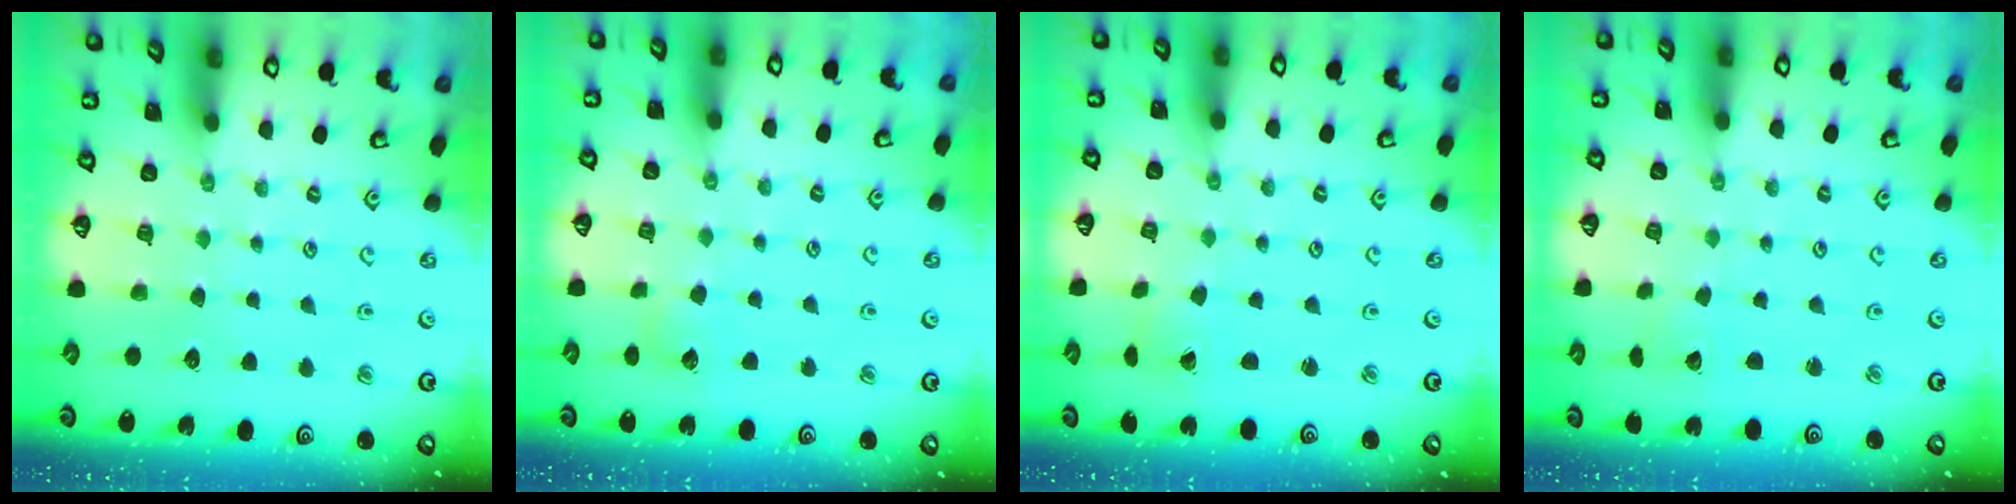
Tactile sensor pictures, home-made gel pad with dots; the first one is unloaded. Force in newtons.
{"total": 5.9, "press": 5.9, "slide": 0.4}
{"total": 1.7, "press": 1.7, "slide": 0.1}
{"total": 1.9, "press": 1.9, "slide": 0.1}